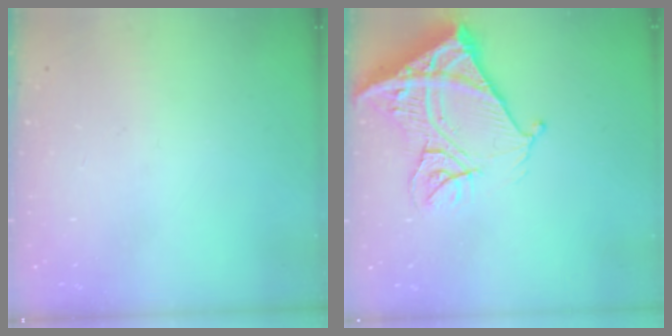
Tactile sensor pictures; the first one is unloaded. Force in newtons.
{"total": 17.6, "press": 17.4, "slide": 2.1}